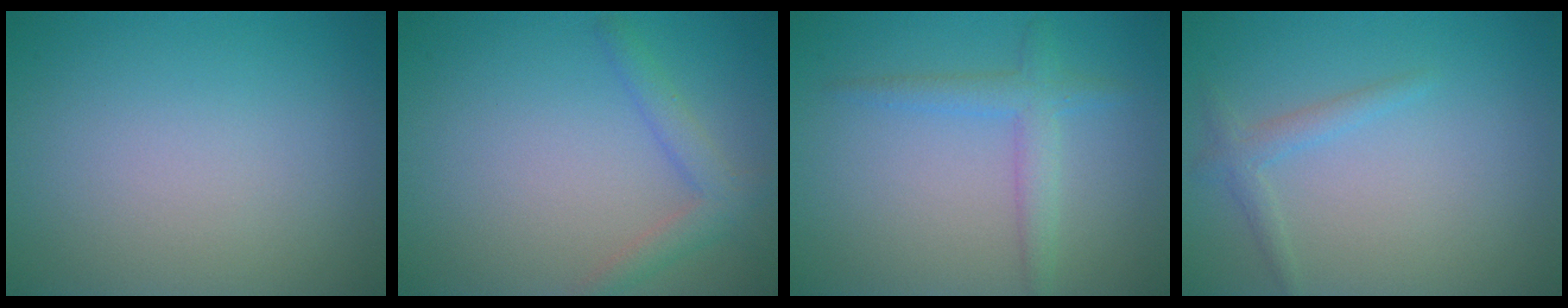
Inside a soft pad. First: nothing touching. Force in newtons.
{"total": 2.3, "press": 2.3, "slide": 0.3}
{"total": 2.0, "press": 2.0, "slide": 0.1}
{"total": 1.5, "press": 1.5, "slide": 0.1}